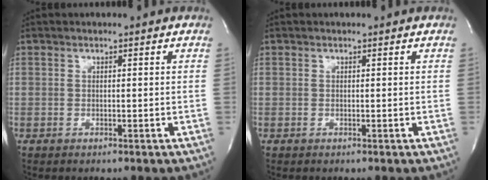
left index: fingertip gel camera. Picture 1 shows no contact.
{"total": 0.0}